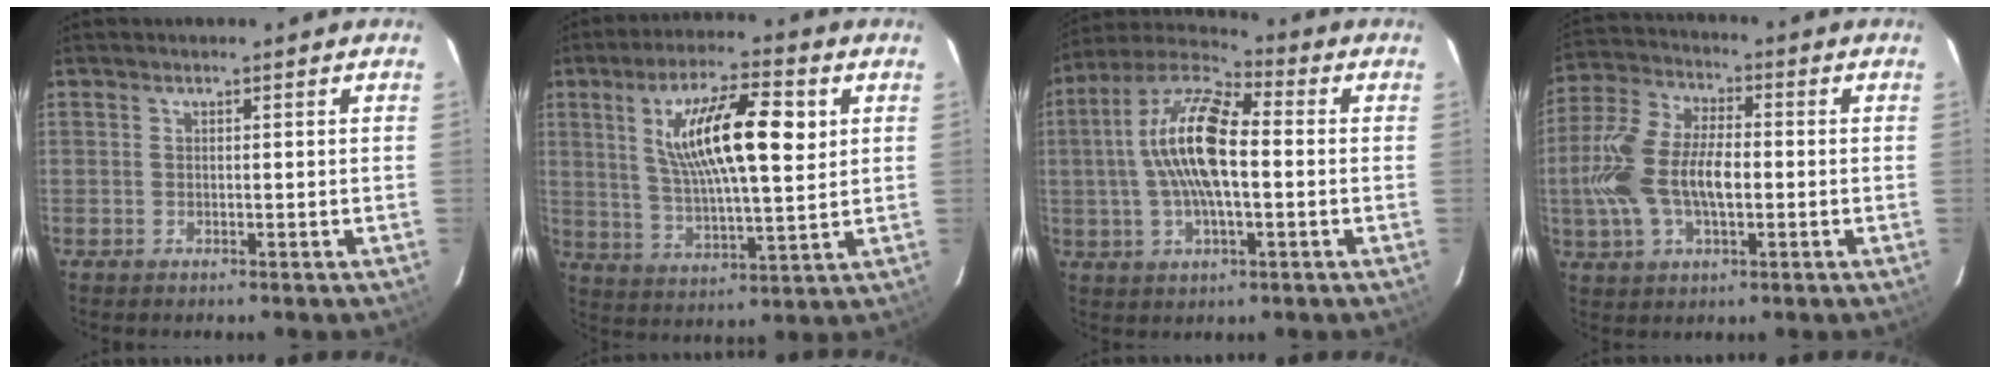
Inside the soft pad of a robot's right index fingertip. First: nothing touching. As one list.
[{"total": 15.8, "force": [4.5, 4.2, 14.6], "torque": [-0.260, 0.013, 0.082]}, {"total": 14.8, "force": [0.2, 5.6, 13.7], "torque": [-0.265, 0.016, -0.006]}, {"total": 14.2, "force": [-1.8, 7.4, 12.0], "torque": [-0.259, 0.009, -0.033]}]